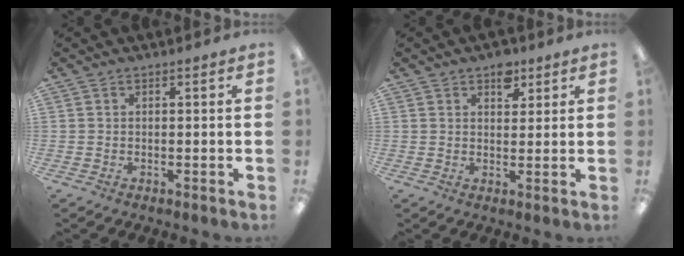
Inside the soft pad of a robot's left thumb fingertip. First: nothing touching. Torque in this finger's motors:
{"motor_torque": [0.72, 0.23, 0.45, -0.31, 0.13]}